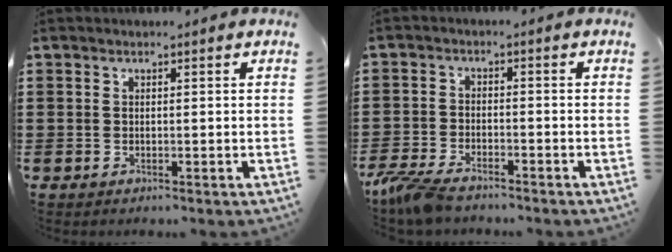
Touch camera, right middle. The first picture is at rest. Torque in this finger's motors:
{"motor_torque": [0.53, 0.07, 0.47, 0.04]}